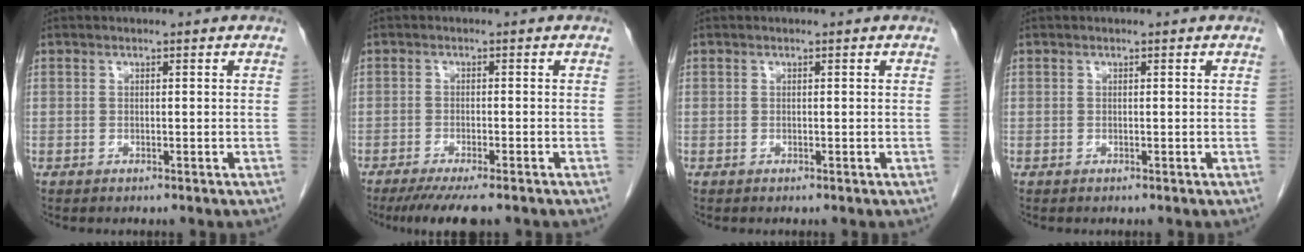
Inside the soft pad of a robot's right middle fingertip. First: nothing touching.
{"total": 7.5, "force": [-5.8, 0.9, 4.6], "torque": [-0.067, -0.016, -0.089]}
{"total": 0.0}
{"total": 0.0}